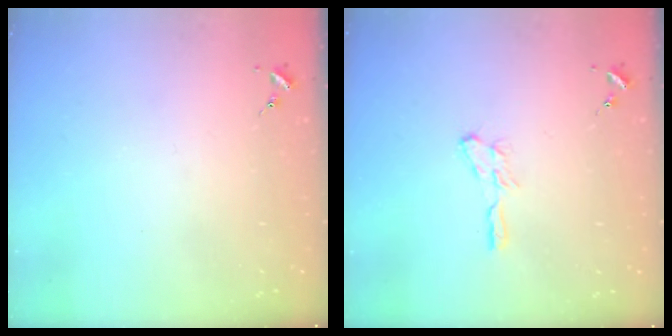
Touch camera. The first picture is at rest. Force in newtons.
{"total": 5.6, "press": 5.6, "slide": 0.7}